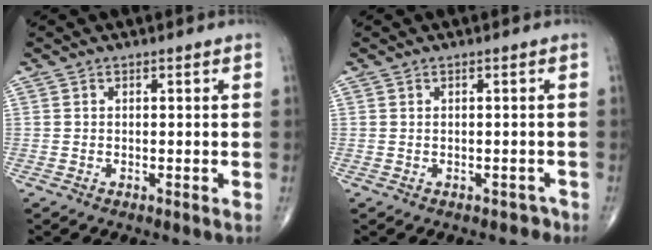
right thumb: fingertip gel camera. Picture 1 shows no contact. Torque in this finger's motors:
{"motor_torque": [-0.08, -0.30, -0.54, -0.21, 0.13]}